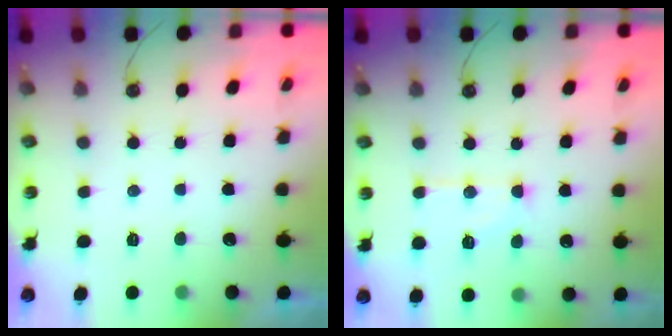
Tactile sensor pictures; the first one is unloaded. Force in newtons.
{"total": 10.0, "press": 10.0, "slide": 0.8}